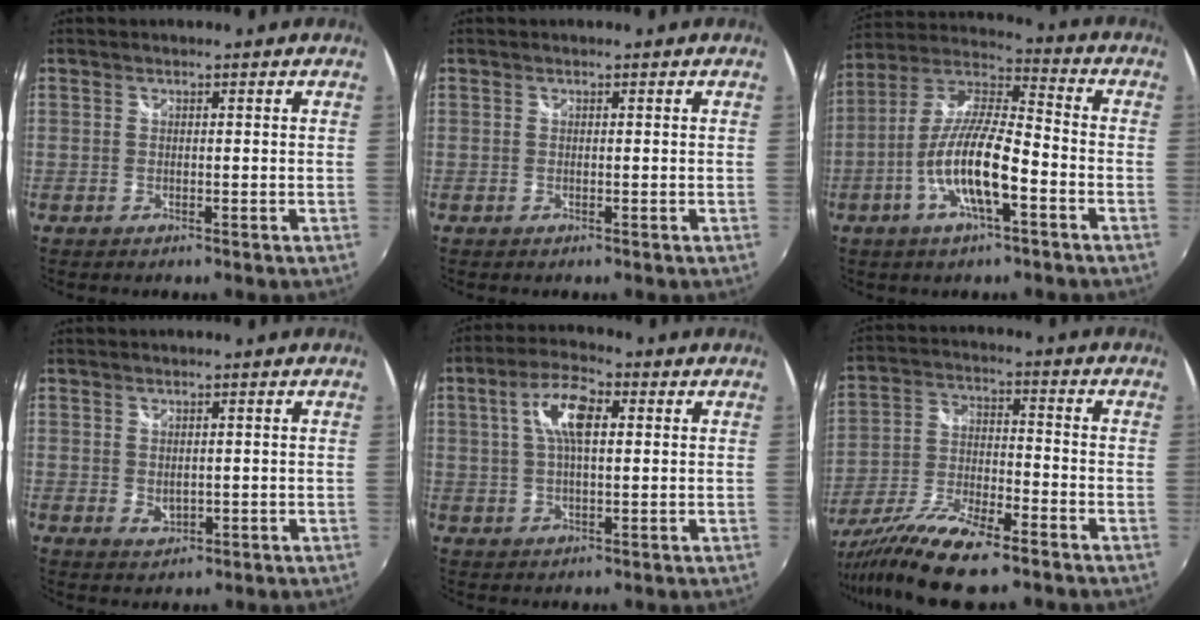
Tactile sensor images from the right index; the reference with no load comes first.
{"total": 0.0}
{"total": 13.8, "force": [-5.3, 3.3, 12.3], "torque": [-0.246, -0.003, -0.102]}
{"total": 2.3, "force": [0.2, 1.8, 1.4], "torque": [-0.022, -0.004, 0.006]}
{"total": 8.1, "force": [2.0, 3.1, 7.2], "torque": [-0.138, 0.016, 0.035]}
{"total": 14.2, "force": [-10.5, 3.0, 9.1], "torque": [-0.188, -0.033, -0.198]}